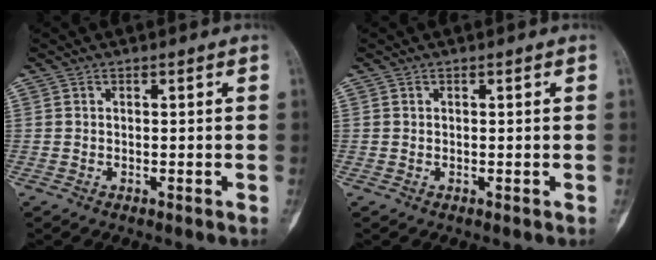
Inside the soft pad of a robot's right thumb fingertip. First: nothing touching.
{"total": 0.0}